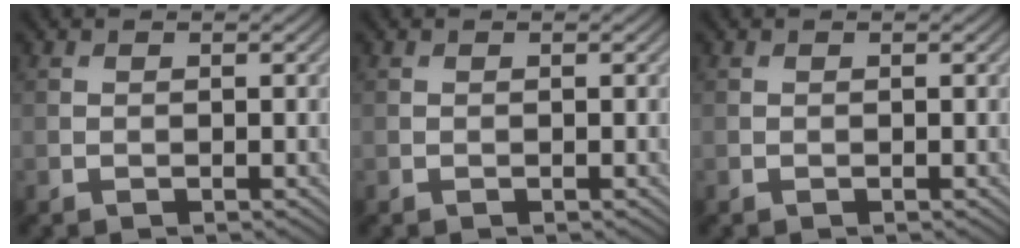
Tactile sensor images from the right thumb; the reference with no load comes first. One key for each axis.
{"total": 0.0}
{"total": 0.0}